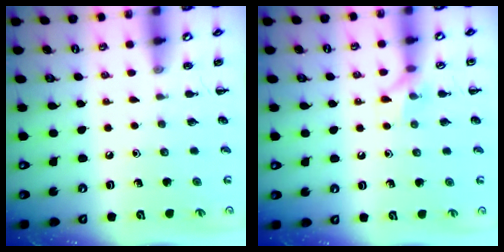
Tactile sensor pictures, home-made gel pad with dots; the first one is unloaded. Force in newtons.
{"total": 6.2, "press": 6.2, "slide": 0.6}